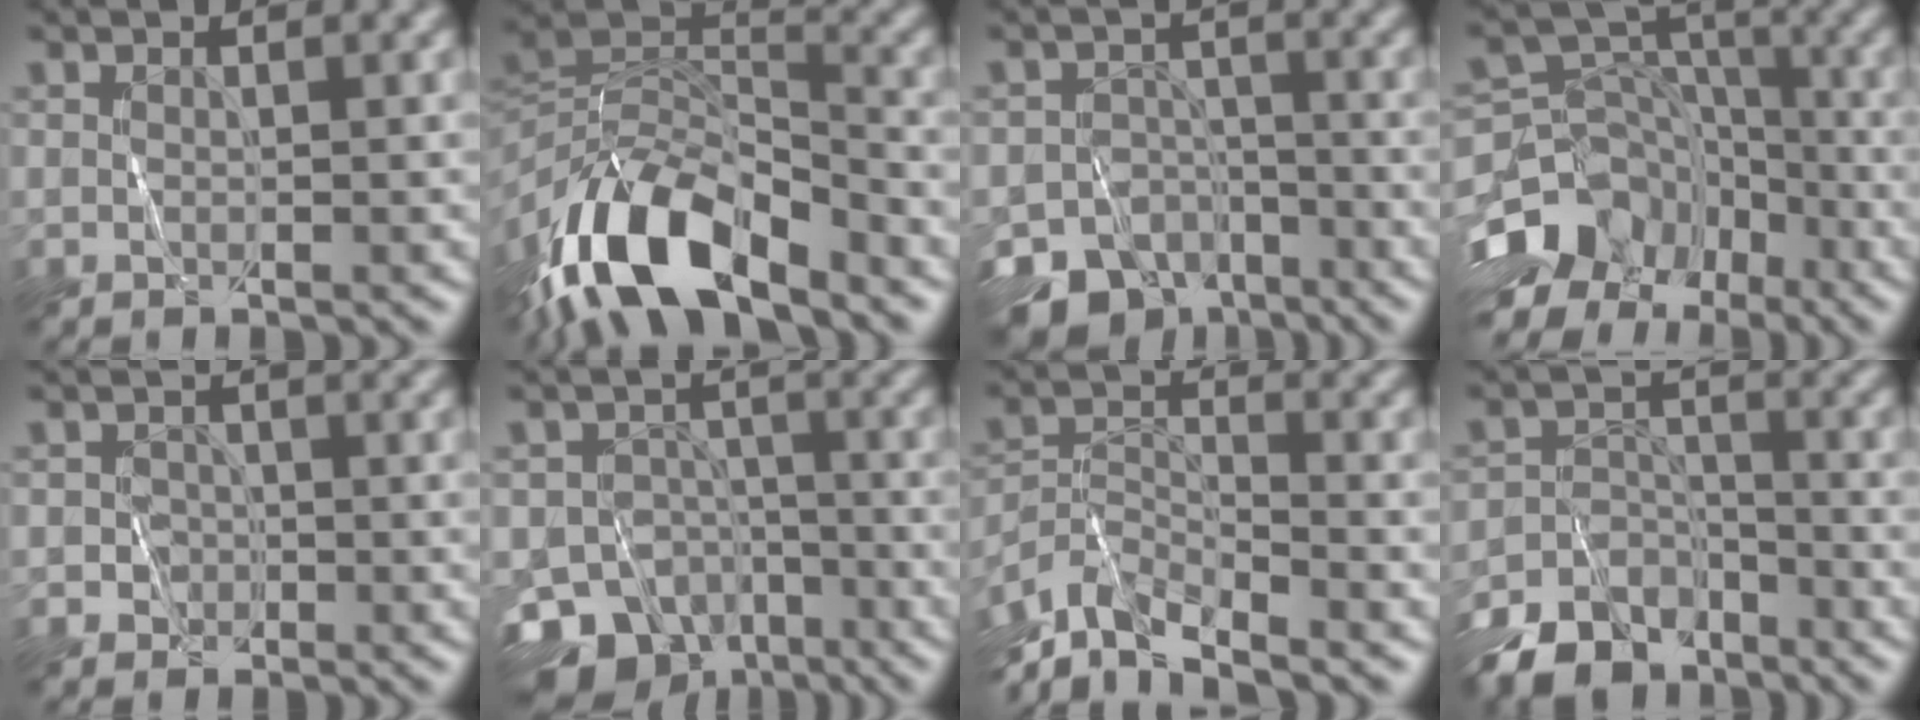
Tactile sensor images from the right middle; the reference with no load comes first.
{"total": 12.2, "force": [-7.8, 5.0, 7.9], "torque": [-0.148, 0.005, -0.155]}
{"total": 9.2, "force": [-7.1, 5.3, 2.7], "torque": [-0.033, -0.019, -0.110]}
{"total": 11.0, "force": [-6.7, 7.7, 3.9], "torque": [-0.086, 0.007, -0.111]}
{"total": 1.3, "force": [-0.4, 1.2, 0.0], "torque": [0.008, 0.000, -0.008]}
{"total": 10.9, "force": [-7.4, 7.0, 3.7], "torque": [-0.055, -0.015, -0.114]}
{"total": 5.8, "force": [-5.3, 1.2, 1.9], "torque": [-0.038, -0.008, -0.108]}
{"total": 7.9, "force": [-6.2, 4.4, 2.3], "torque": [-0.026, -0.010, -0.105]}